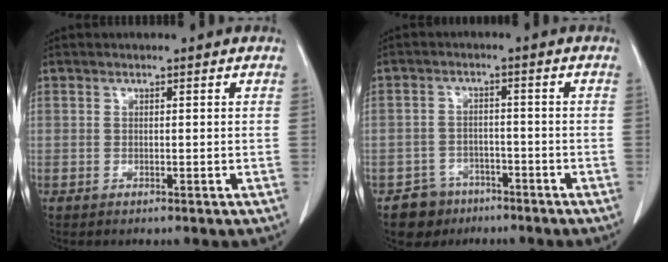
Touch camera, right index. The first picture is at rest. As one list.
[{"total": 4.8, "force": [-3.1, 3.6, 0.5], "torque": [-0.008, 0.012, -0.043]}]